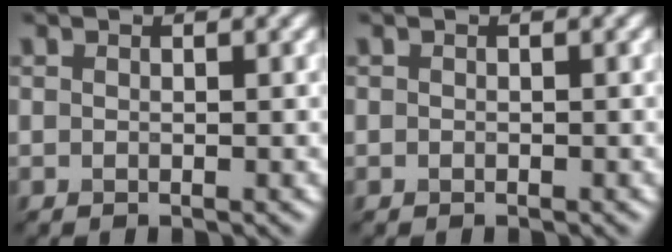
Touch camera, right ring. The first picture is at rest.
{"total": 0.0}